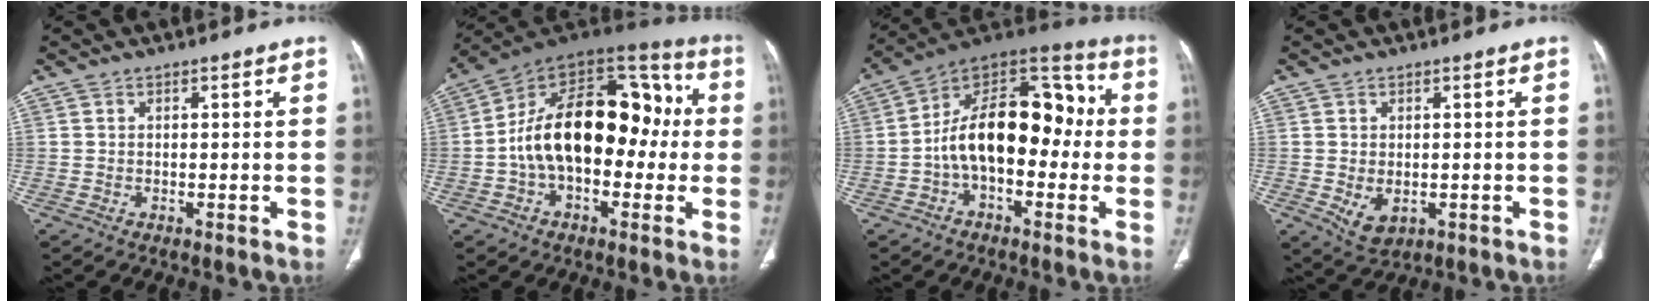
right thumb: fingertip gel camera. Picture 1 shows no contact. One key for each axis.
{"total": 23.7, "fx": -0.4, "fy": 14.5, "fz": 18.8, "tx": -0.274, "ty": 0.058, "tz": -0.013}
{"total": 19.3, "fx": -1.1, "fy": 11.4, "fz": 15.6, "tx": -0.220, "ty": 0.056, "tz": -0.030}
{"total": 4.7, "fx": -0.9, "fy": 3.2, "fz": 3.3, "tx": -0.052, "ty": -0.006, "tz": 0.002}